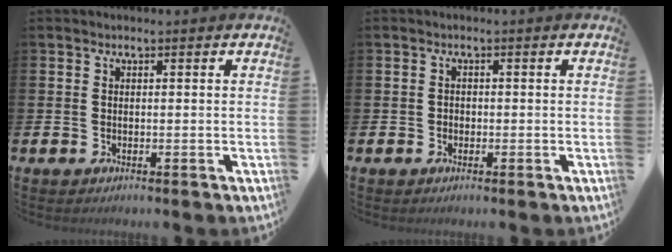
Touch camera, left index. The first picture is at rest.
{"total": 0.9, "force": [-0.4, 0.8, 0.2], "torque": [-0.002, 0.003, -0.010]}